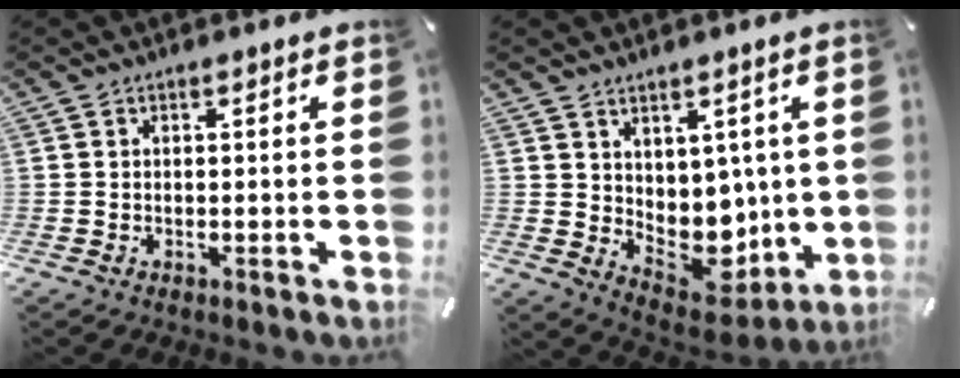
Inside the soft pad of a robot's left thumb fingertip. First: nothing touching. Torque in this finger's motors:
{"motor_torque": [1.46, 1.83, 0.25, -0.07, 0.09]}